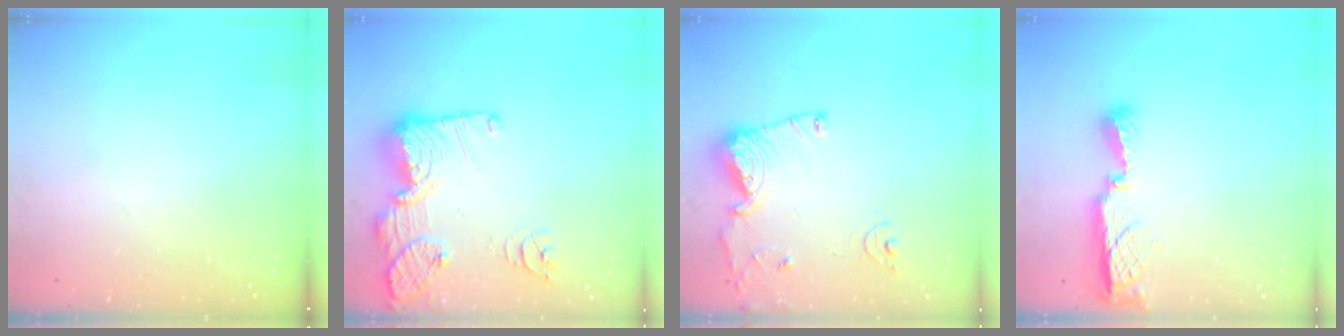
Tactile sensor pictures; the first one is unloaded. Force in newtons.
{"total": 18.4, "press": 18.3, "slide": 1.7}
{"total": 13.4, "press": 13.4, "slide": 1.5}
{"total": 7.6, "press": 7.6, "slide": 0.2}